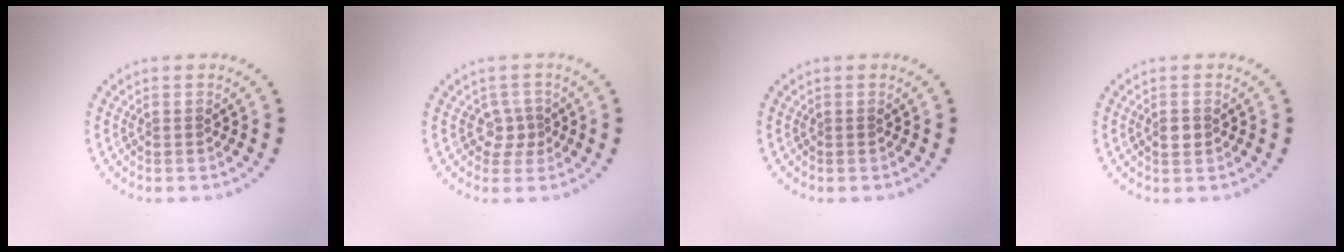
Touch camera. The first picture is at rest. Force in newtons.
{"total": 1.8, "press": 1.3, "slide": 1.2}
{"total": 0.0}
{"total": 1.1, "press": 1.0, "slide": 0.3}